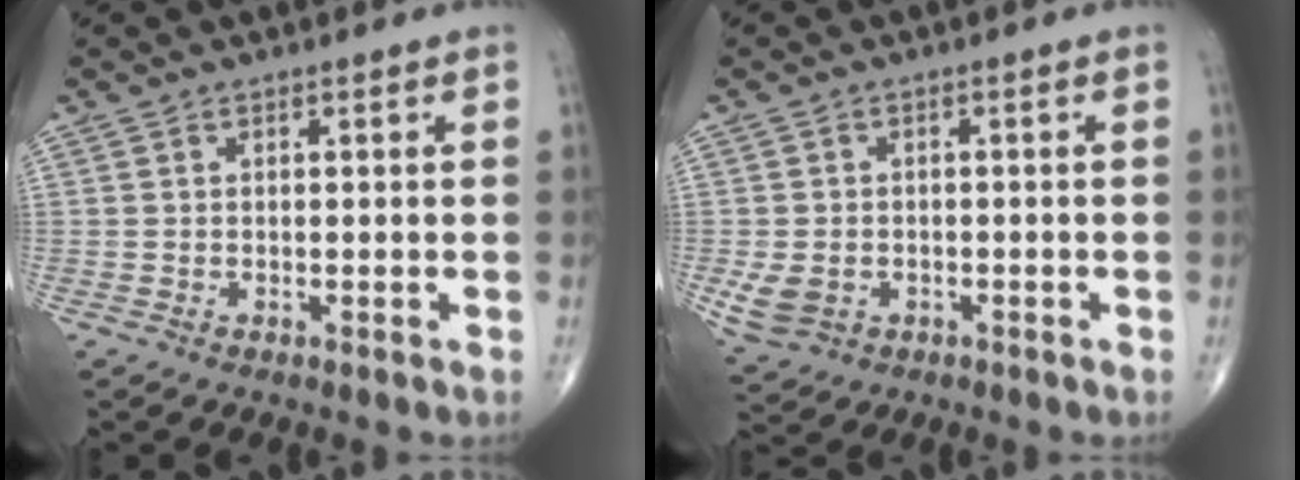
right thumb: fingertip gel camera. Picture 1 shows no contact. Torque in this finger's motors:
{"motor_torque": [0.42, 0.69, -0.26, -0.27, 0.04]}